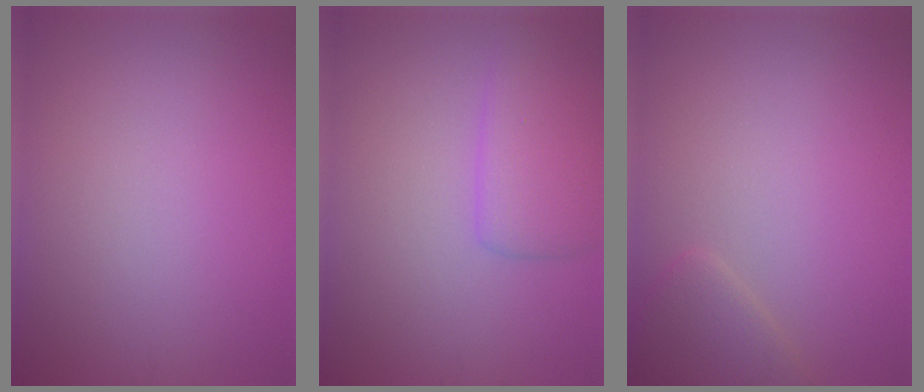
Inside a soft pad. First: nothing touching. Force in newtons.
{"total": 3.4, "press": 3.4, "slide": 0.1}
{"total": 2.3, "press": 2.3, "slide": 0.2}